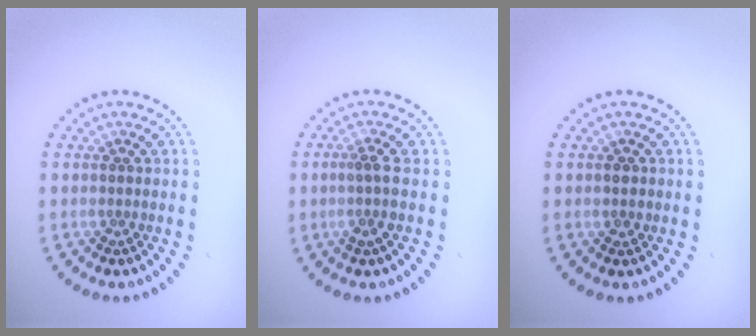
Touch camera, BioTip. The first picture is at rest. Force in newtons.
{"total": 1.8, "press": 1.5, "slide": 1.1}
{"total": 1.0, "press": 1.0, "slide": 0.3}